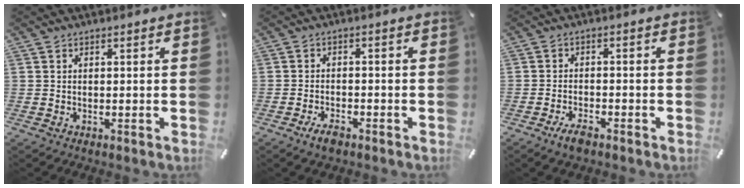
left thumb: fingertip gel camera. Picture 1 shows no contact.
{"total": 3.6, "force": [-2.5, 1.7, 1.9], "torque": [-0.037, 0.013, -0.048]}
{"total": 3.7, "force": [-2.8, 1.5, 2.0], "torque": [-0.044, 0.012, -0.055]}